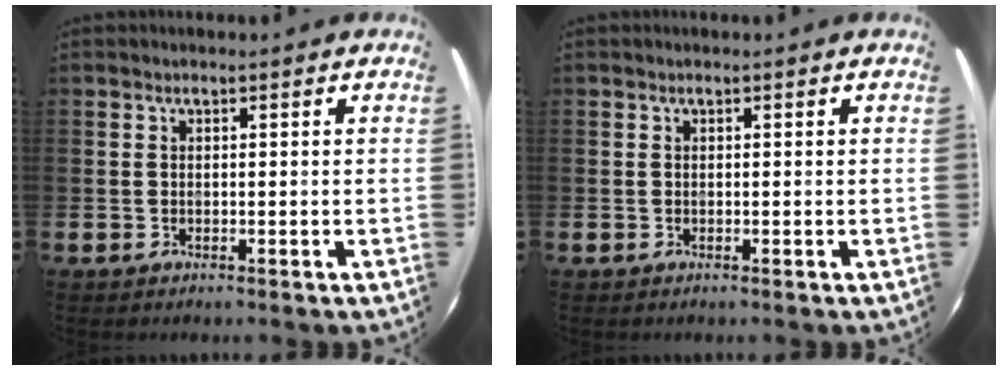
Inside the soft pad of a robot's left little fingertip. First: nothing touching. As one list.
[{"total": 0.0}]